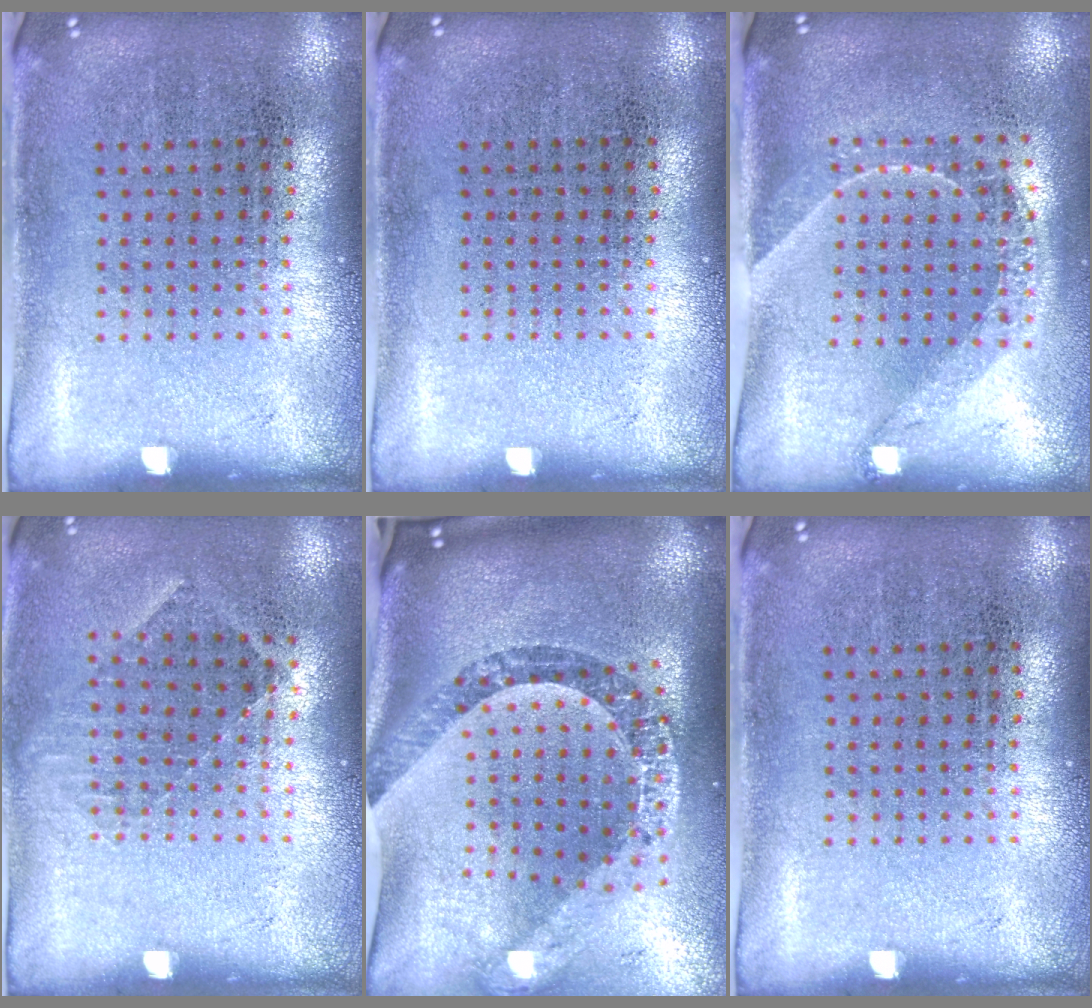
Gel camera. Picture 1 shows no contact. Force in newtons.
{"total": 0.0}
{"total": 1.6, "press": 1.4, "slide": 0.9}
{"total": 0.9, "press": 0.8, "slide": 0.3}
{"total": 3.0, "press": 2.2, "slide": 2.0}
{"total": 0.0}